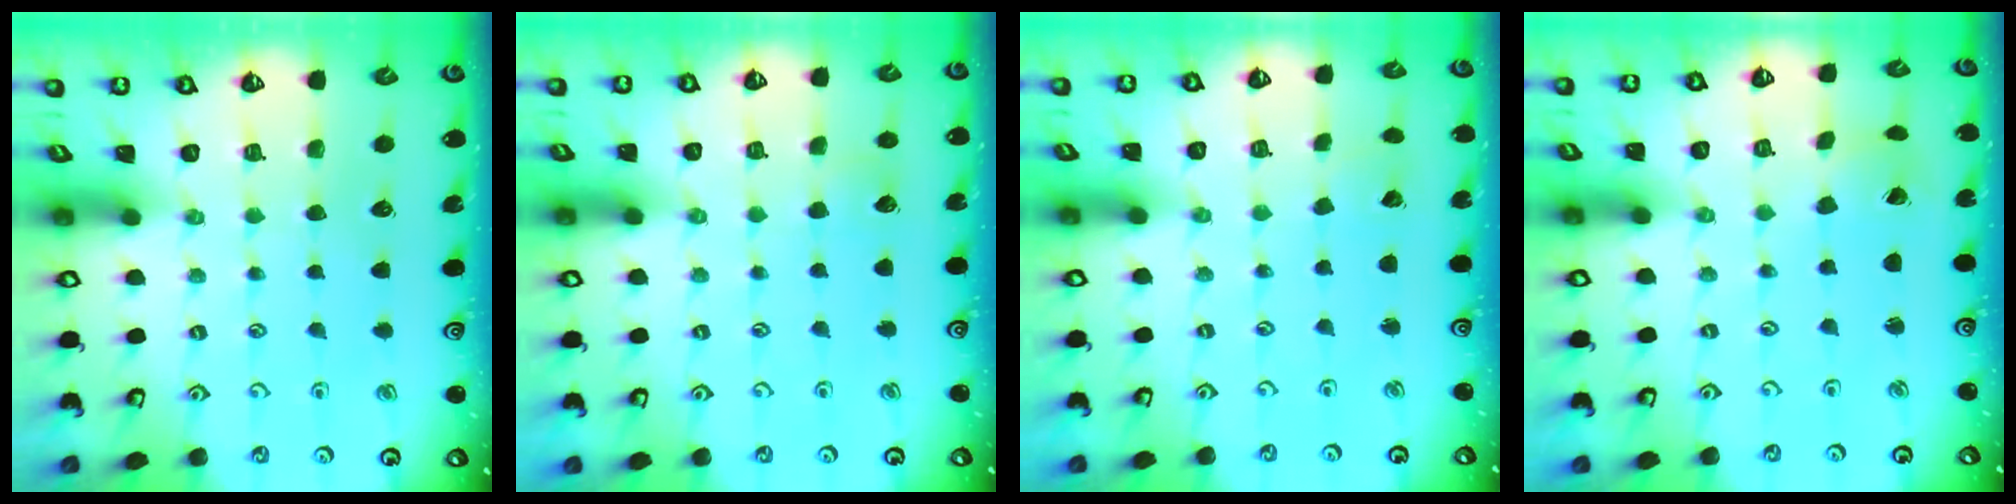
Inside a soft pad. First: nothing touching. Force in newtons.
{"total": 3.4, "press": 3.4, "slide": 0.4}
{"total": 1.4, "press": 1.4, "slide": 0.1}
{"total": 1.2, "press": 1.2, "slide": 0.2}